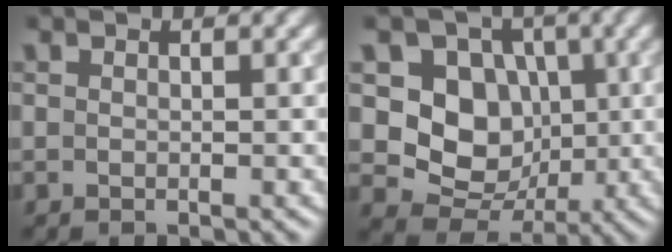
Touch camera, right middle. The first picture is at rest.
{"total": 7.7, "force": [0.7, 6.5, 4.0], "torque": [-0.062, -0.007, -0.007]}